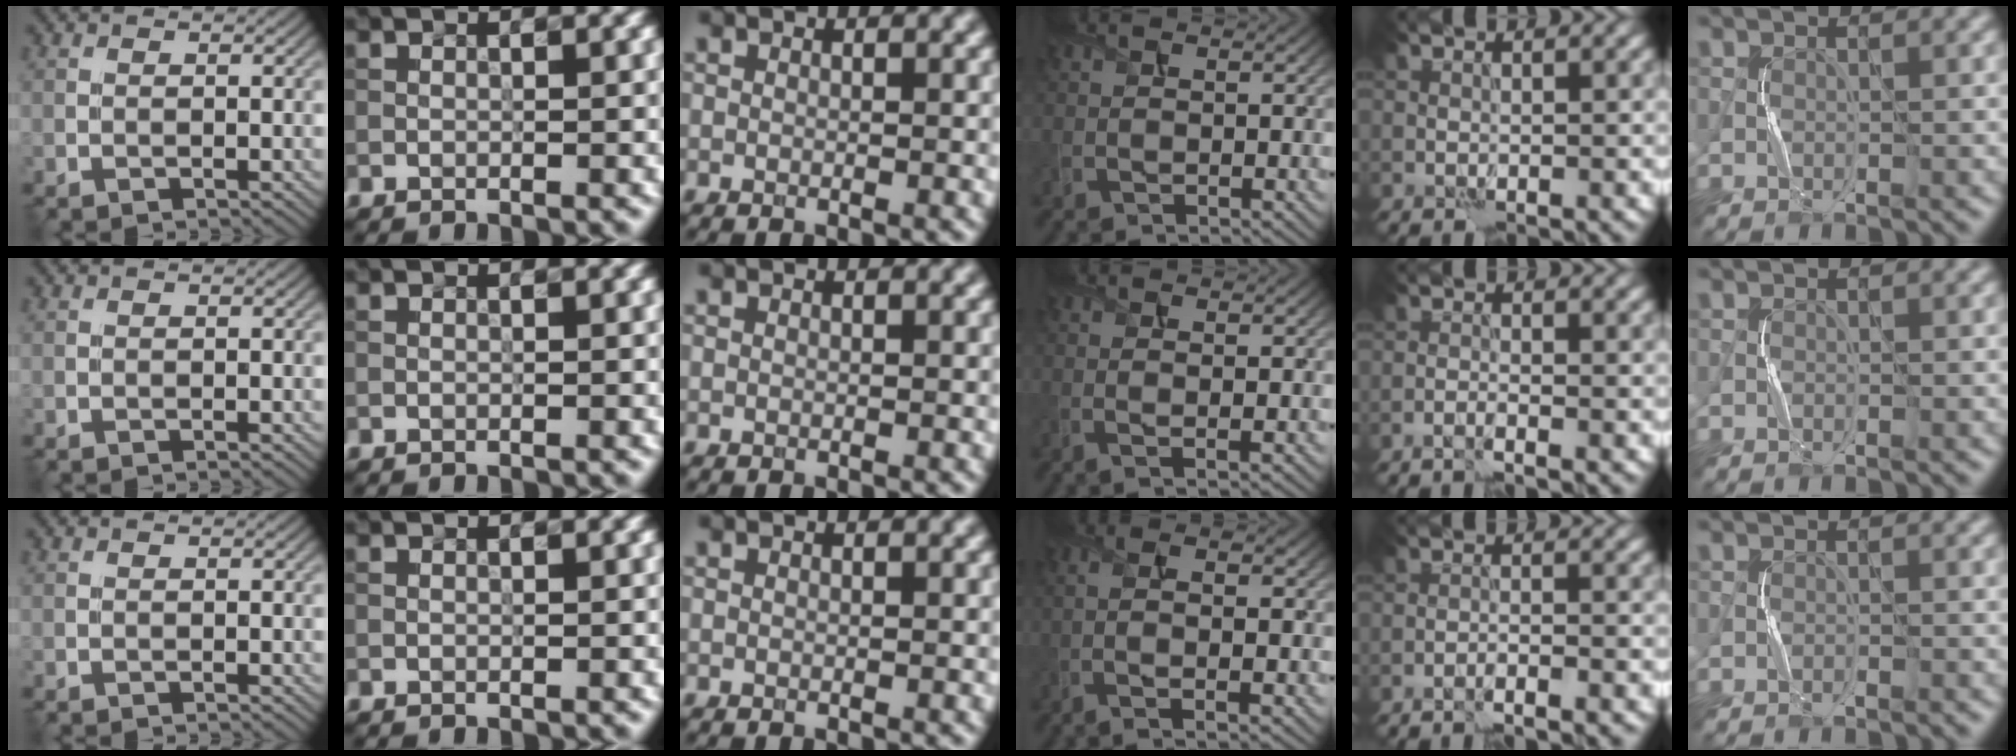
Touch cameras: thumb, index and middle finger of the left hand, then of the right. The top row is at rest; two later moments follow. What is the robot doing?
{"motion": "squeeze", "object": "sponge"}